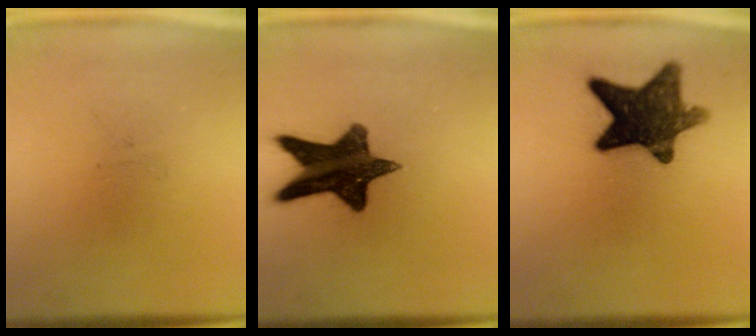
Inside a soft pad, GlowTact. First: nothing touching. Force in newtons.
{"total": 14.2}
{"total": 13.0}